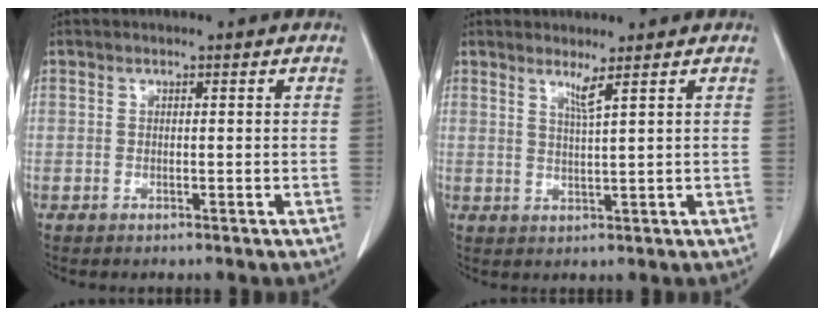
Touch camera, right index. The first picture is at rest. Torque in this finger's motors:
{"motor_torque": [0.07, 0.07, 0.04, 0.03]}